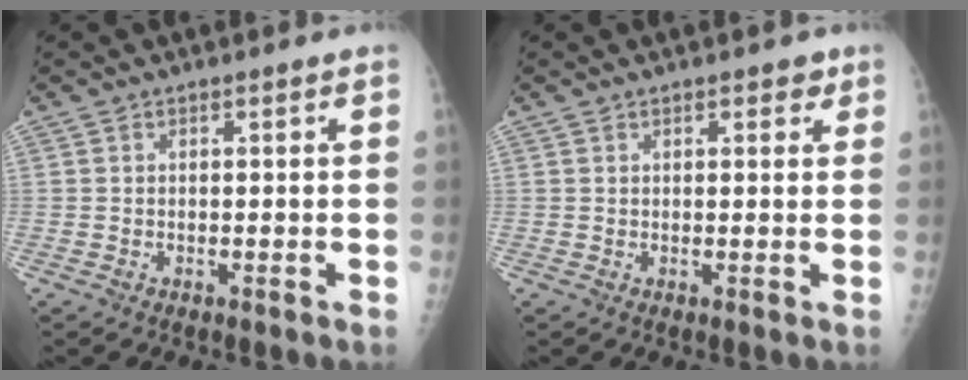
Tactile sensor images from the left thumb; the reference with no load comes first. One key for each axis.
{"total": 2.1, "fx": 1.2, "fy": 1.0, "fz": 1.3, "tx": -0.006, "ty": -0.002, "tz": 0.013}